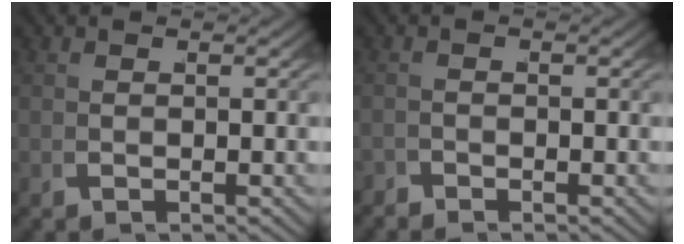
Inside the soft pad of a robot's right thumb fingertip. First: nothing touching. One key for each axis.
{"total": 1.1, "fx": -1.0, "fy": -0.1, "fz": -0.3, "tx": 0.014, "ty": -0.003, "tz": -0.023}